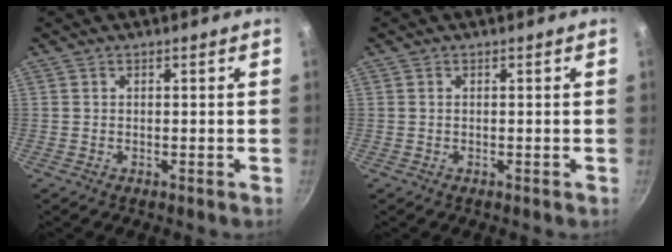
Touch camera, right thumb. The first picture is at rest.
{"total": 0.0}